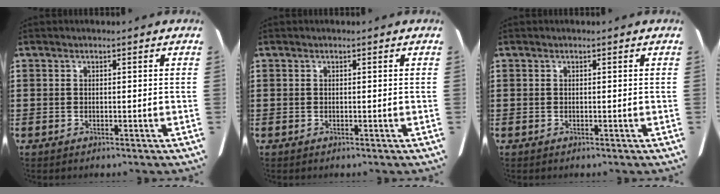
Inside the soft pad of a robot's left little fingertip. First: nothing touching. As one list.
[{"total": 0.0}, {"total": 0.0}]